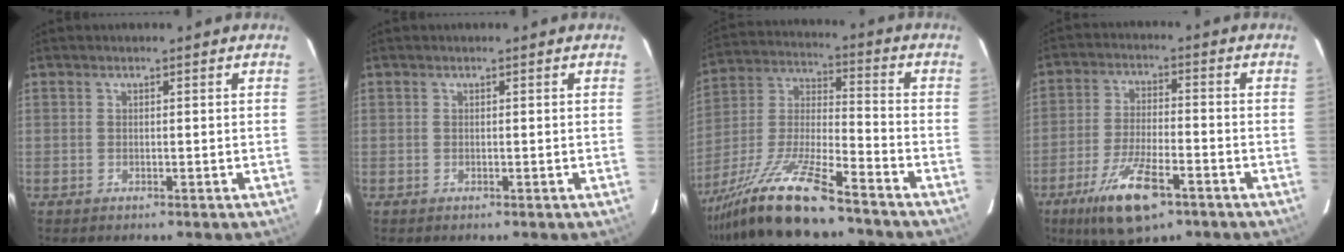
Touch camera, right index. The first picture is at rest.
{"total": 0.0}
{"total": 16.1, "force": [-12.6, 1.5, 9.9], "torque": [-0.214, -0.025, -0.236]}
{"total": 11.2, "force": [-6.6, 3.0, 8.6], "torque": [-0.165, -0.018, -0.112]}